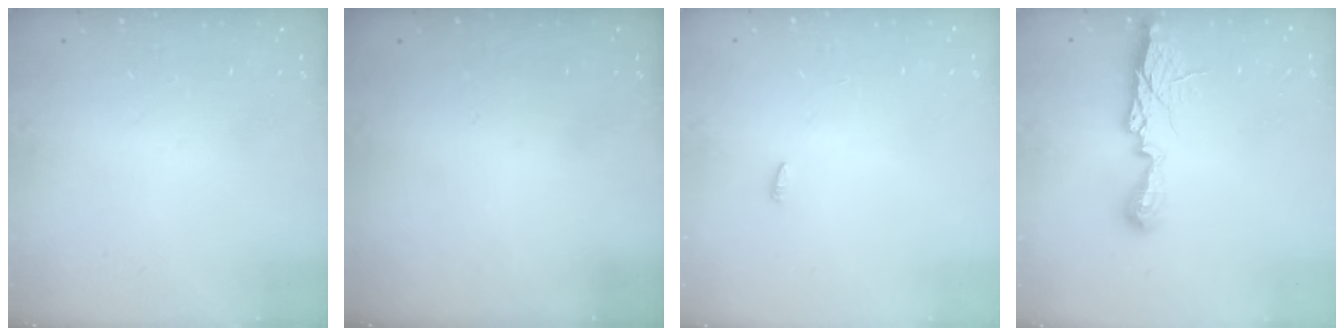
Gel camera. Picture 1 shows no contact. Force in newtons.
{"total": 0.0}
{"total": 2.1, "press": 1.9, "slide": 0.7}
{"total": 10.7, "press": 10.7, "slide": 0.3}